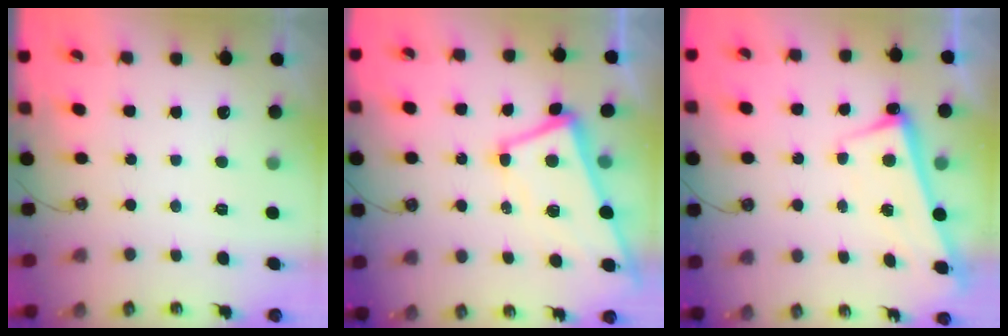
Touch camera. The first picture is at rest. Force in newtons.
{"total": 1.4, "press": 1.1, "slide": 0.9}
{"total": 2.6, "press": 2.5, "slide": 0.8}